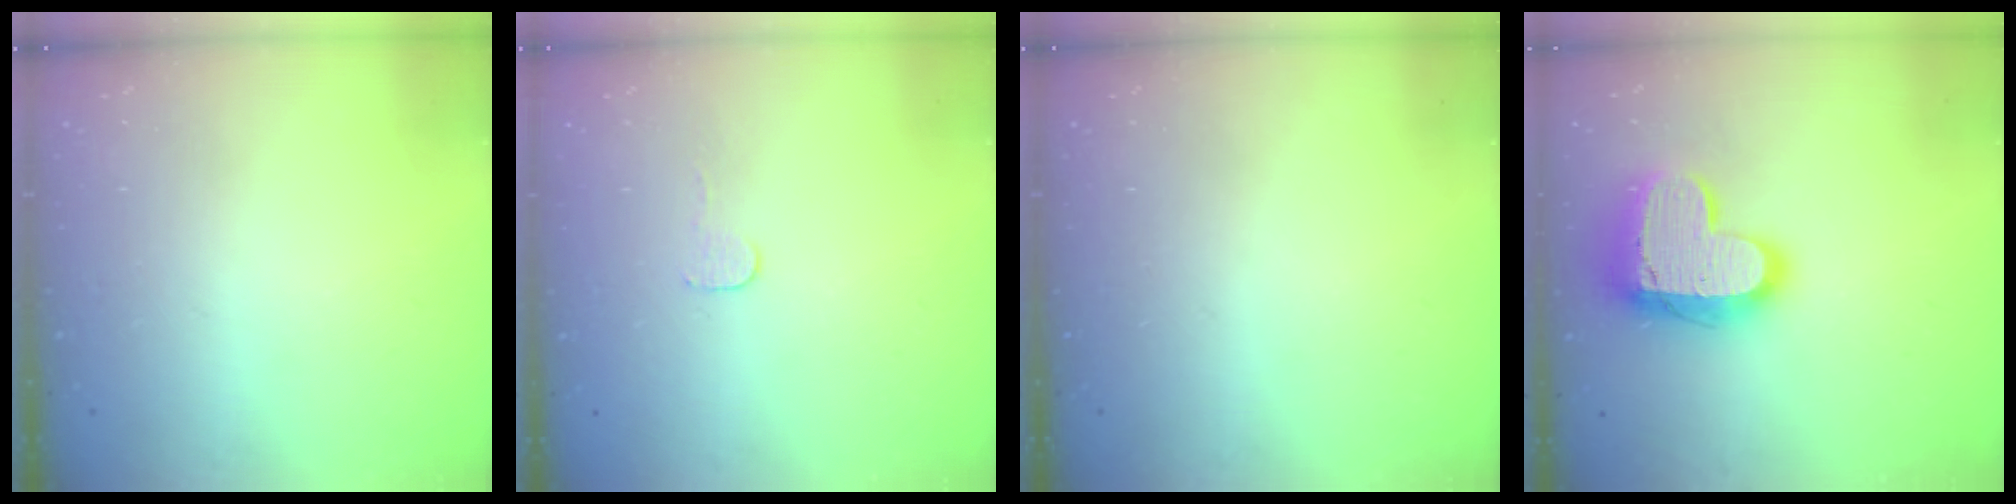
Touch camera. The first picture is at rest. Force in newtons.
{"total": 2.7, "press": 2.7, "slide": 0.2}
{"total": 0.0}
{"total": 16.8, "press": 16.7, "slide": 1.4}